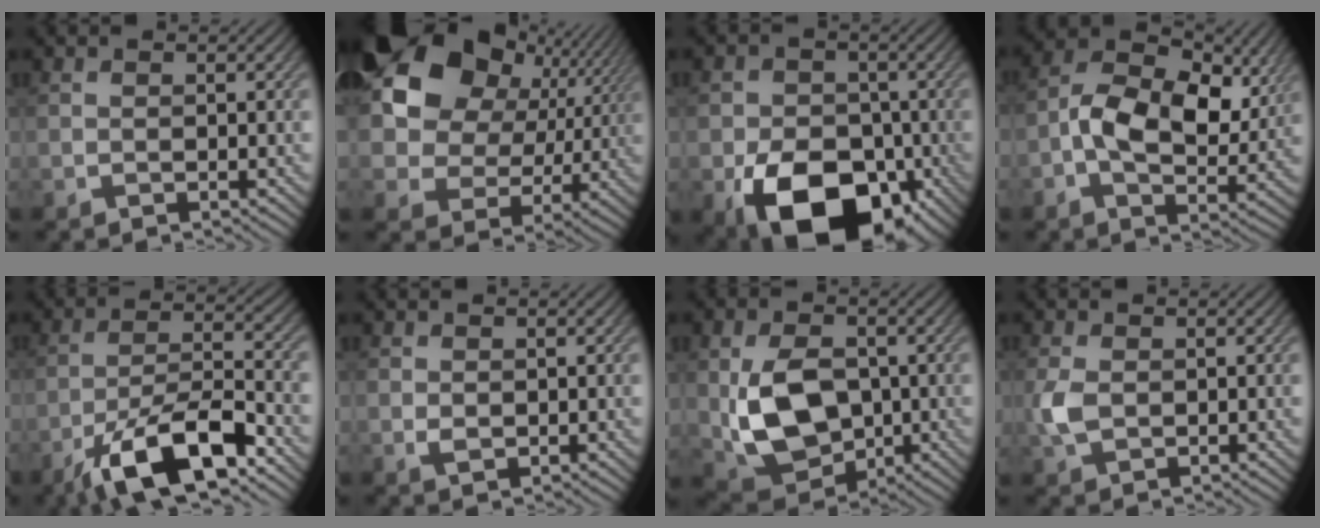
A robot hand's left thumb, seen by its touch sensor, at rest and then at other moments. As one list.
[{"total": 16.4, "force": [6.8, 12.1, 8.8], "torque": [-0.195, 0.026, 0.119]}, {"total": 14.1, "force": [-6.1, 9.4, 8.5], "torque": [-0.137, -0.037, -0.109]}, {"total": 10.5, "force": [0.6, 6.6, 8.1], "torque": [-0.155, 0.004, 0.004]}, {"total": 12.8, "force": [-8.2, 3.8, 9.1], "torque": [-0.164, -0.002, -0.157]}, {"total": 1.2, "force": [0.2, 0.9, 0.6], "torque": [-0.017, -0.003, 0.006]}, {"total": 10.3, "force": [-1.1, 7.0, 7.5], "torque": [-0.168, -0.016, -0.016]}, {"total": 3.2, "force": [0.0, 2.1, 2.4], "torque": [-0.072, -0.003, -0.001]}]